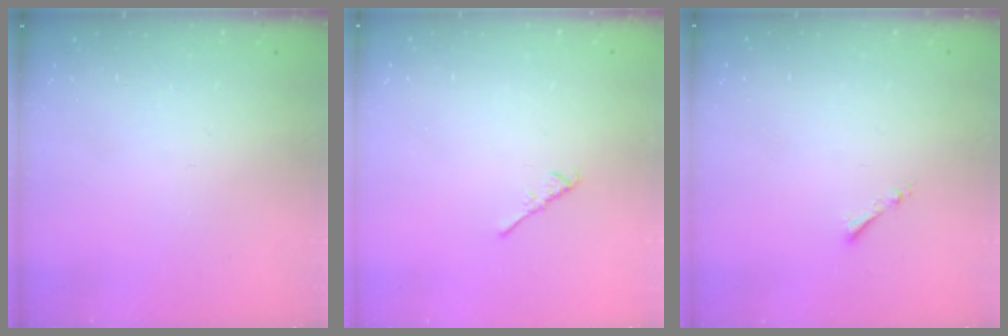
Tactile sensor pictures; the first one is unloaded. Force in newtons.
{"total": 2.6, "press": 2.6, "slide": 0.6}
{"total": 1.3, "press": 1.2, "slide": 0.3}